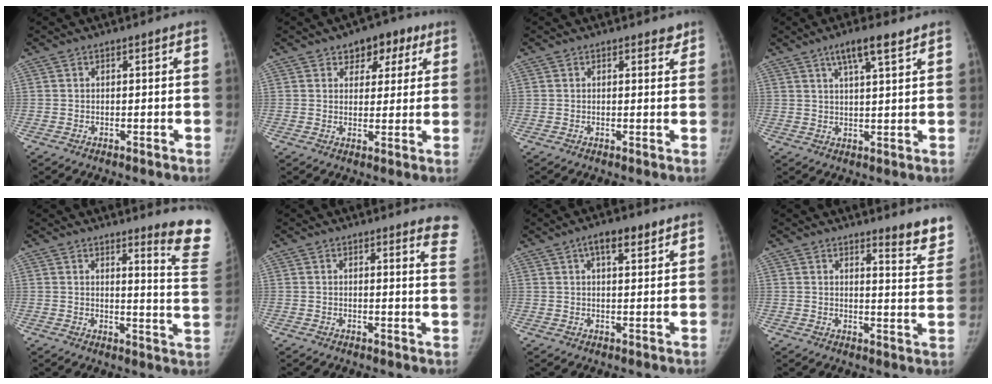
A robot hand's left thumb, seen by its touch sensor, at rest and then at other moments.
{"total": 7.1, "force": [3.8, 5.0, 3.3], "torque": [0.004, -0.009, 0.049]}
{"total": 1.4, "force": [1.1, 0.7, 0.4], "torque": [0.012, -0.007, 0.009]}
{"total": 6.4, "force": [4.1, 1.0, 4.8], "torque": [-0.079, -0.013, 0.071]}
{"total": 11.8, "force": [9.5, 0.6, 6.9], "torque": [-0.062, -0.101, 0.101]}
{"total": 6.8, "force": [6.3, 1.0, 2.5], "torque": [-0.002, -0.048, 0.039]}
{"total": 5.7, "force": [3.2, 2.1, 4.2], "torque": [-0.049, -0.006, 0.046]}
{"total": 8.2, "force": [7.0, 1.3, 4.0], "torque": [-0.024, -0.058, 0.075]}